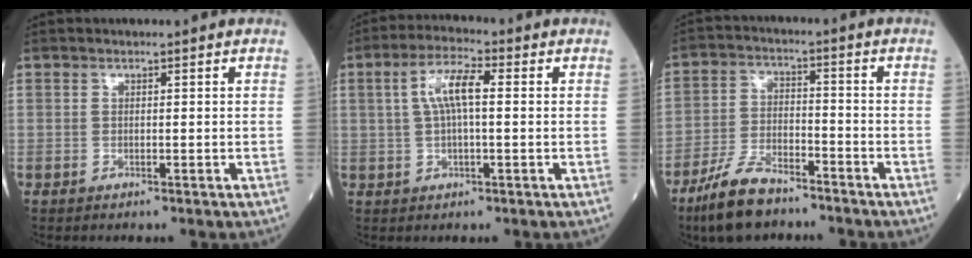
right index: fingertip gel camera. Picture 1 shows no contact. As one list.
[{"total": 6.4, "force": [1.1, 1.5, 6.1], "torque": [-0.124, 0.019, 0.019]}, {"total": 9.1, "force": [-7.1, 3.1, 4.8], "torque": [-0.105, -0.015, -0.136]}]